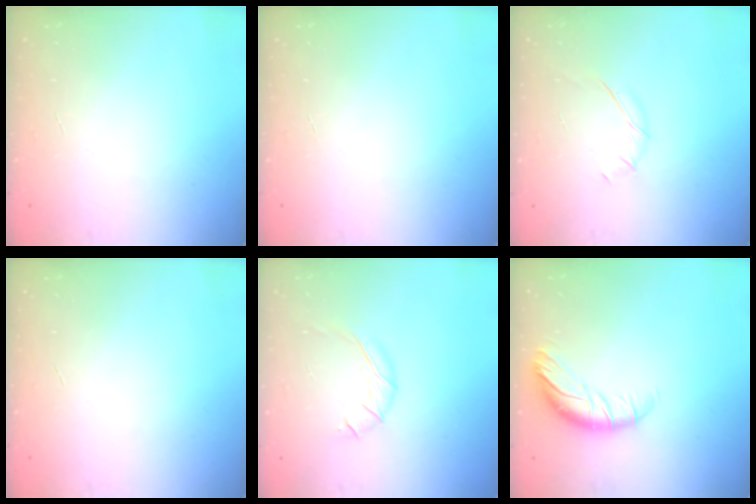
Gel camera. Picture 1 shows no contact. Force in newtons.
{"total": 0.0}
{"total": 5.9, "press": 5.7, "slide": 1.4}
{"total": 0.0}
{"total": 8.6, "press": 8.4, "slide": 1.4}
{"total": 10.2, "press": 10.2, "slide": 1.0}